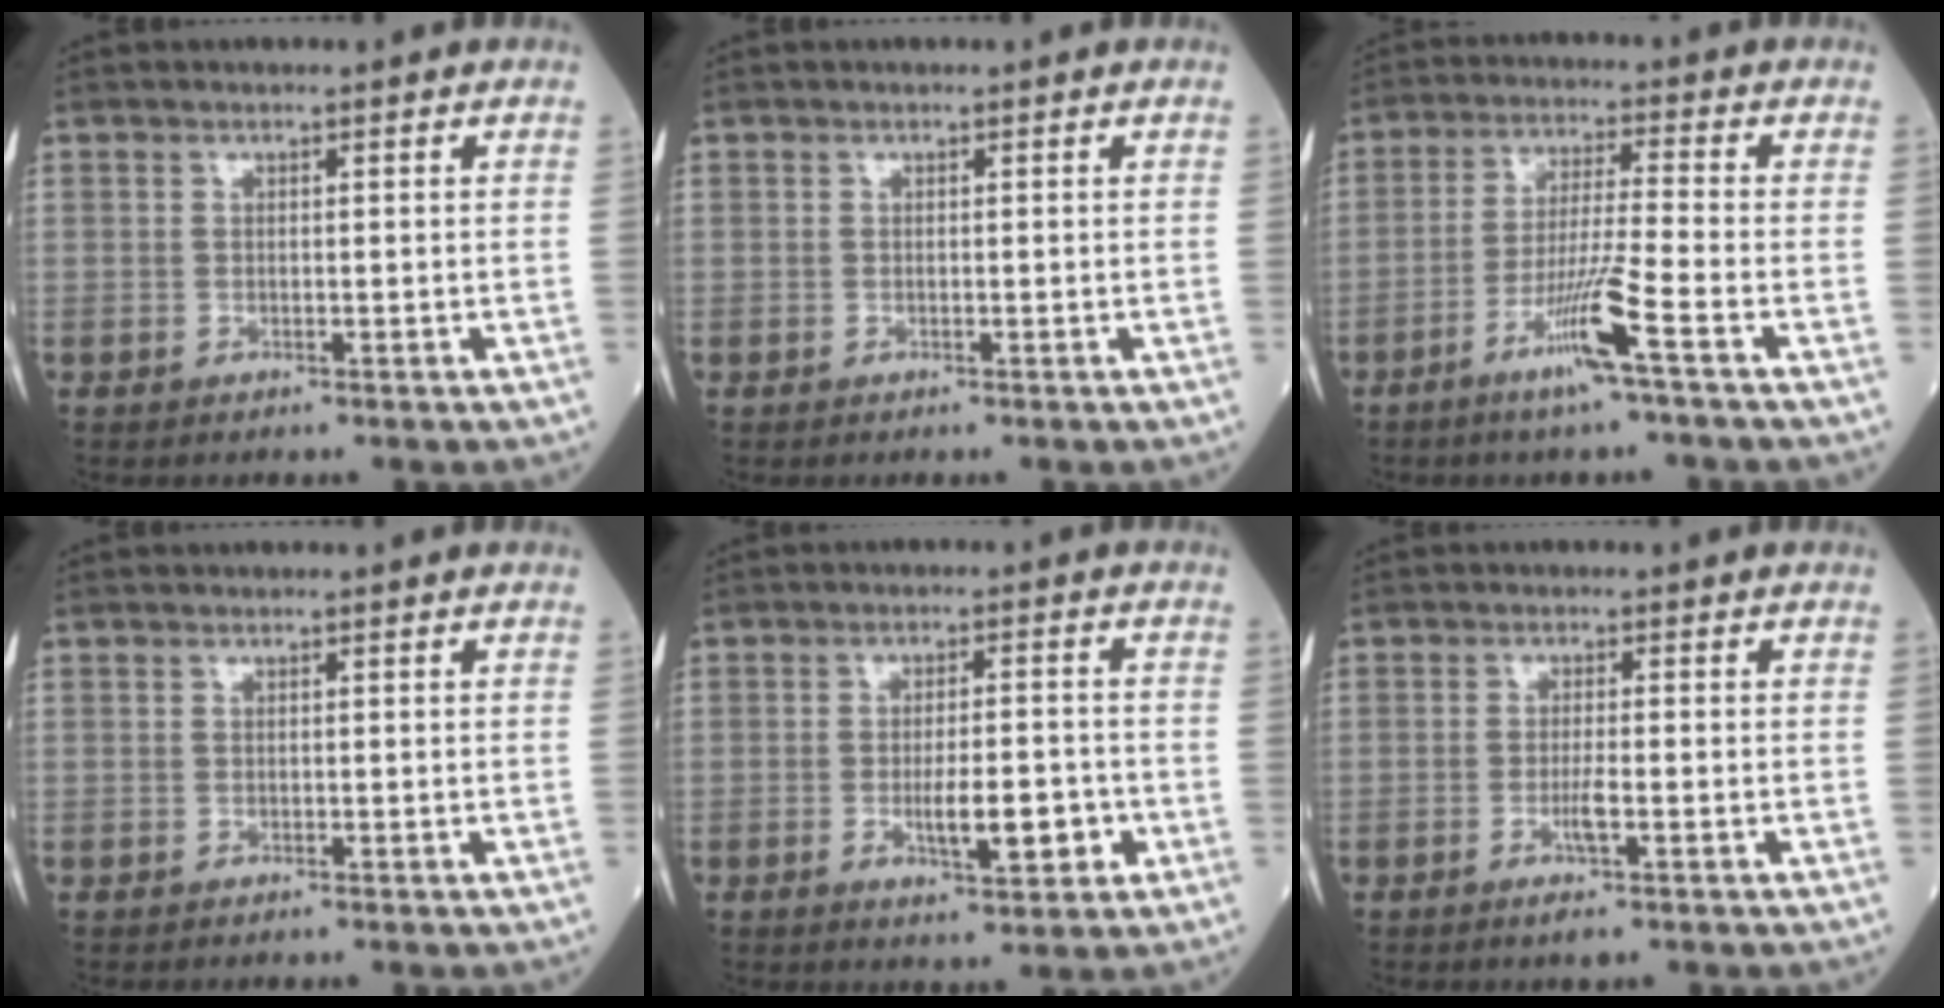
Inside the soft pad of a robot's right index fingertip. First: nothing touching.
{"total": 0.0}
{"total": 8.4, "force": [-4.4, -1.2, 7.1], "torque": [-0.137, -0.013, -0.088]}
{"total": 0.0}
{"total": 7.0, "force": [-2.0, 1.7, 6.5], "torque": [-0.106, -0.005, -0.029]}
{"total": 2.8, "force": [-1.2, -0.1, 2.5], "torque": [-0.051, -0.005, -0.025]}